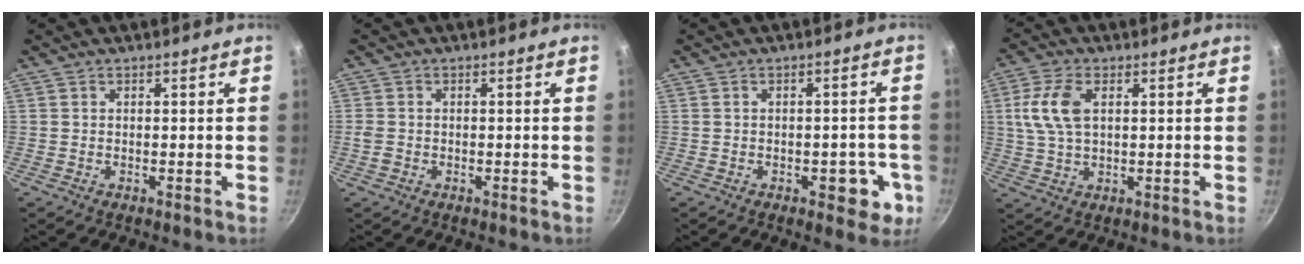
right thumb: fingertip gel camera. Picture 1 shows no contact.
{"total": 2.1, "force": [-0.5, 1.7, 1.0], "torque": [-0.020, 0.002, -0.011]}
{"total": 6.2, "force": [-2.1, 3.5, 4.7], "torque": [-0.027, 0.013, -0.021]}
{"total": 8.5, "force": [1.9, 4.8, 6.7], "torque": [-0.136, 0.007, 0.035]}